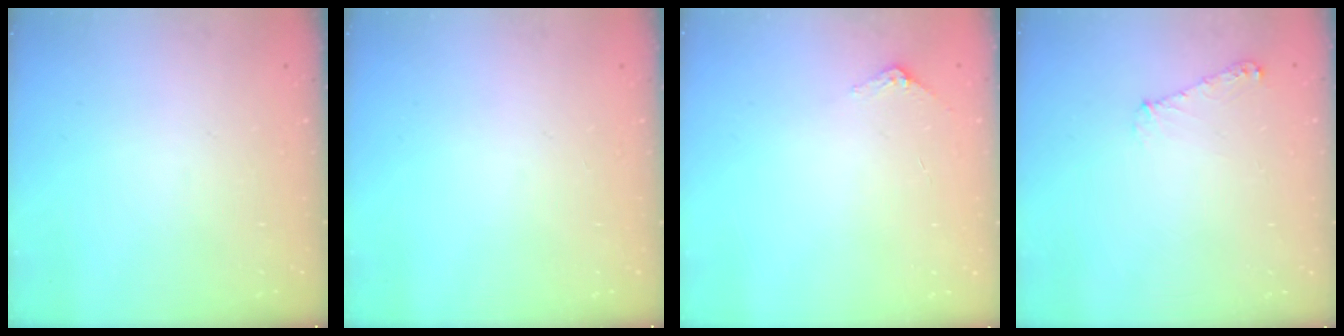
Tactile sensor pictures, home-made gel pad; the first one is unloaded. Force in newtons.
{"total": 0.0}
{"total": 2.9, "press": 2.9, "slide": 0.2}
{"total": 5.7, "press": 5.7, "slide": 0.5}